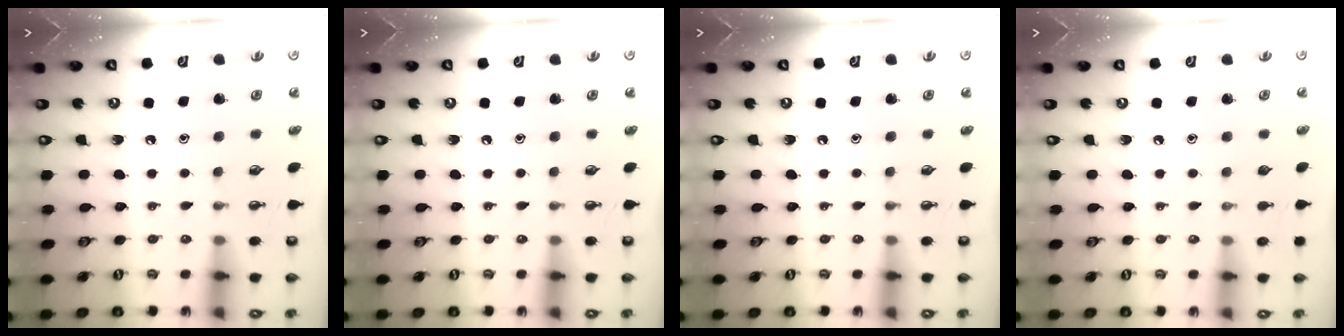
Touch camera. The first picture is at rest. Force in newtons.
{"total": 0.0}
{"total": 0.0}
{"total": 0.0}